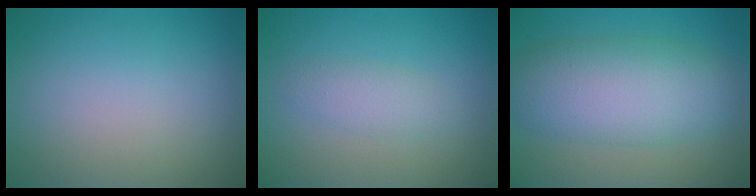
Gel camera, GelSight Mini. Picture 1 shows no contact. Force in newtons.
{"total": 1.8, "press": 1.8, "slide": 0.1}
{"total": 7.5, "press": 7.5, "slide": 0.3}